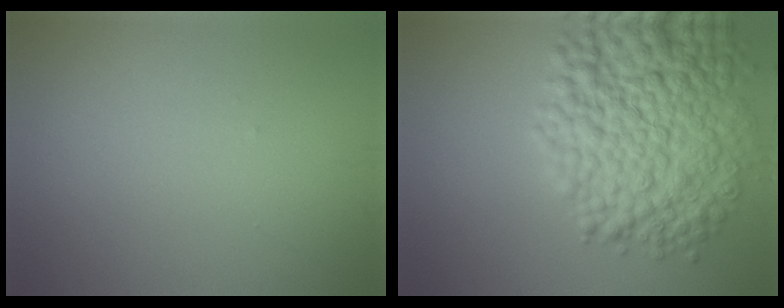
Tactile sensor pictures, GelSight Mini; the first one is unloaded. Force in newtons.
{"total": 11.6, "press": 11.6, "slide": 0.3}